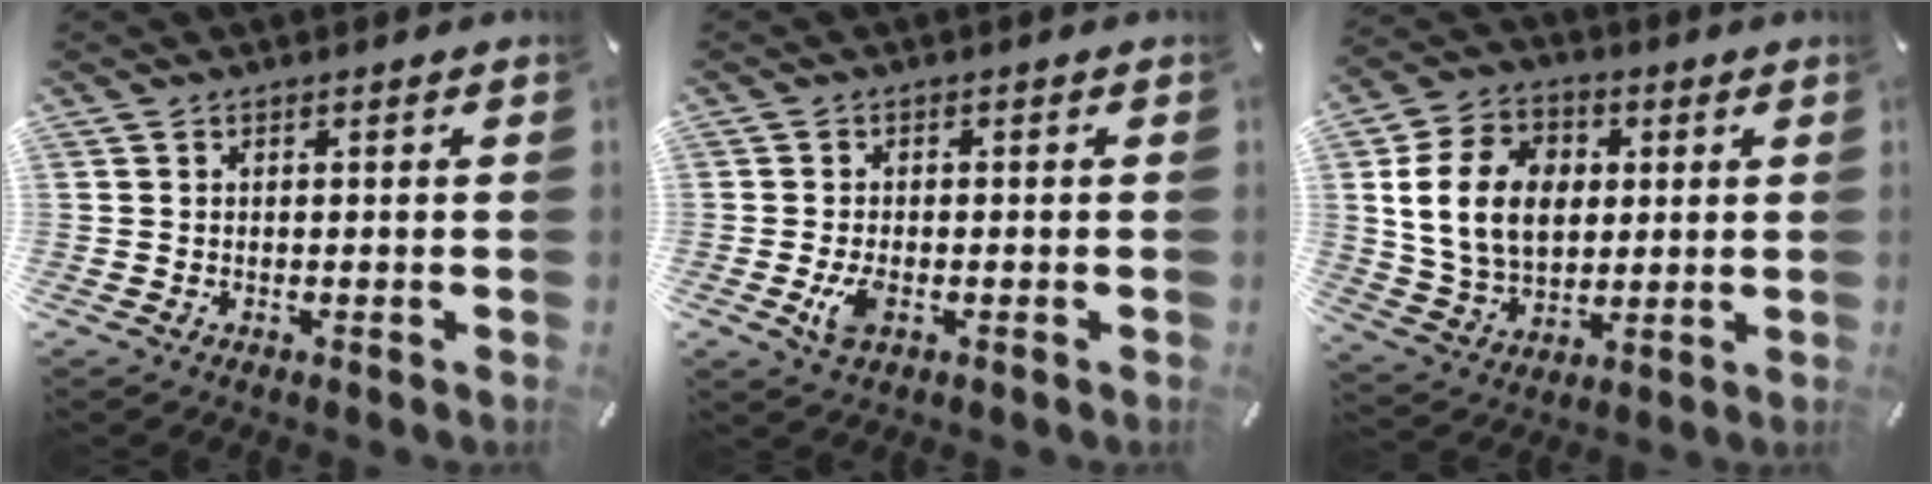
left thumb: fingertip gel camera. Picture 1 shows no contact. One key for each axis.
{"total": 4.4, "fx": -1.3, "fy": 2.5, "fz": 3.4, "tx": -0.083, "ty": -0.003, "tz": -0.027}
{"total": 15.0, "fx": 2.2, "fy": 11.7, "fz": 9.1, "tx": -0.179, "ty": 0.016, "tz": 0.040}